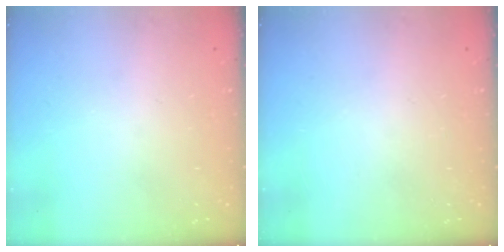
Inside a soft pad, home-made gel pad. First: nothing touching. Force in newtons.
{"total": 0.0}